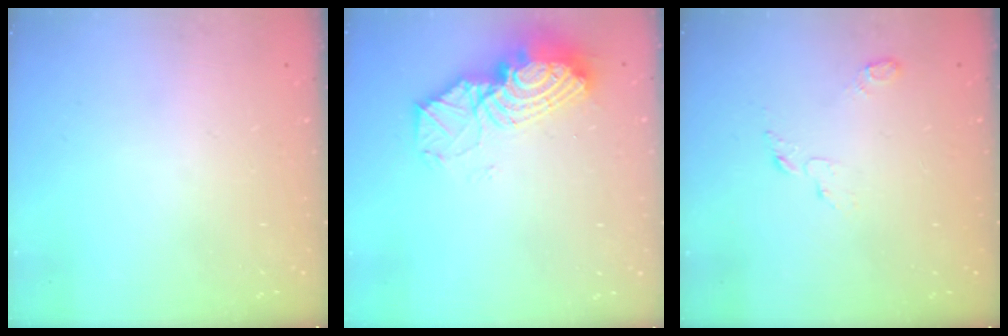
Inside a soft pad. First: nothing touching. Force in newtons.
{"total": 15.1, "press": 15.0, "slide": 1.5}
{"total": 3.7, "press": 3.6, "slide": 0.4}